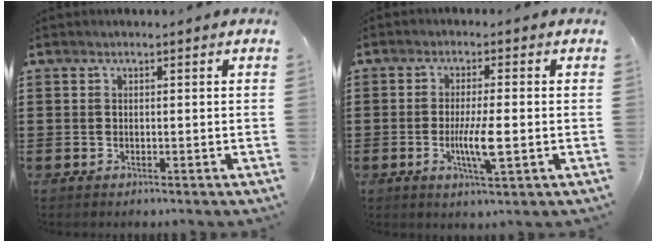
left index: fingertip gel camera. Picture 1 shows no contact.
{"total": 5.6, "force": [-1.0, 0.9, 5.5], "torque": [-0.107, -0.008, -0.021]}